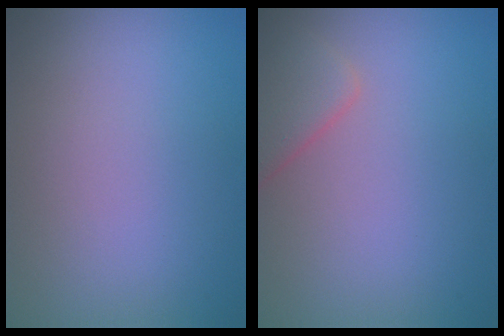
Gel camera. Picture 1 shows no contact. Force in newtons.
{"total": 2.8, "press": 2.8, "slide": 0.3}